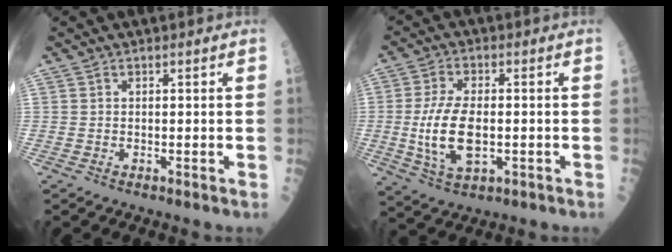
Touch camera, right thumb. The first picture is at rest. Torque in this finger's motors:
{"motor_torque": [-0.35, 0.82, 0.55, 0.32, 0.11]}